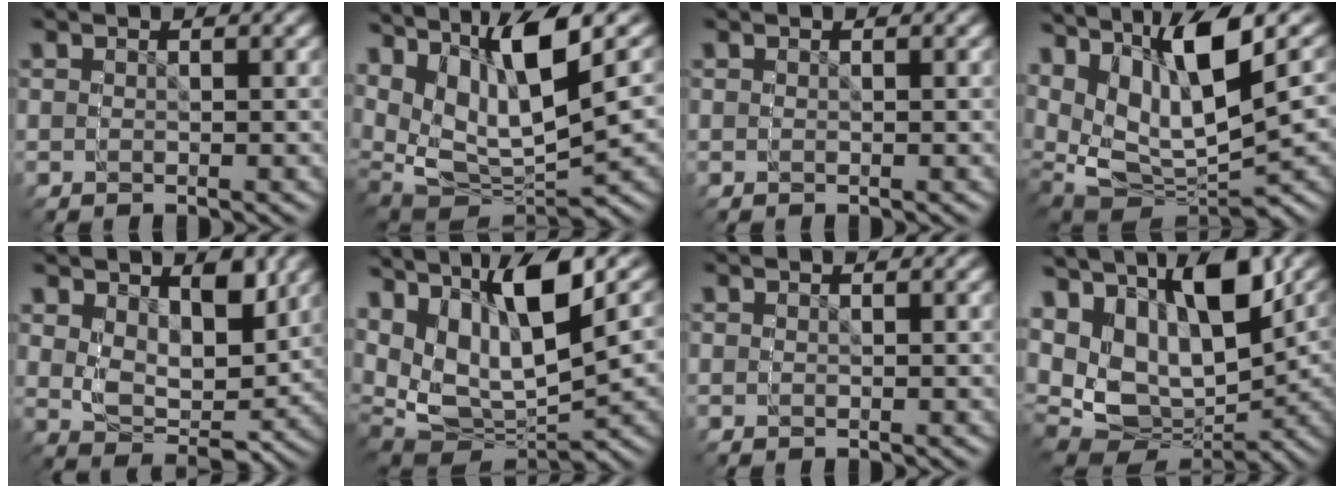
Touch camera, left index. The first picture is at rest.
{"total": 6.0, "force": [1.3, 4.9, 3.3], "torque": [-0.094, -0.023, 0.030]}
{"total": 0.0}
{"total": 7.3, "force": [1.0, 5.8, 4.3], "torque": [-0.111, -0.028, 0.026]}
{"total": 5.3, "force": [4.8, 2.2, -0.2], "torque": [-0.017, 0.005, 0.068]}
{"total": 6.8, "force": [1.3, 5.5, 3.8], "torque": [-0.109, -0.018, 0.029]}
{"total": 0.0}
{"total": 8.9, "force": [1.1, 7.1, 5.2], "torque": [-0.125, -0.013, 0.025]}